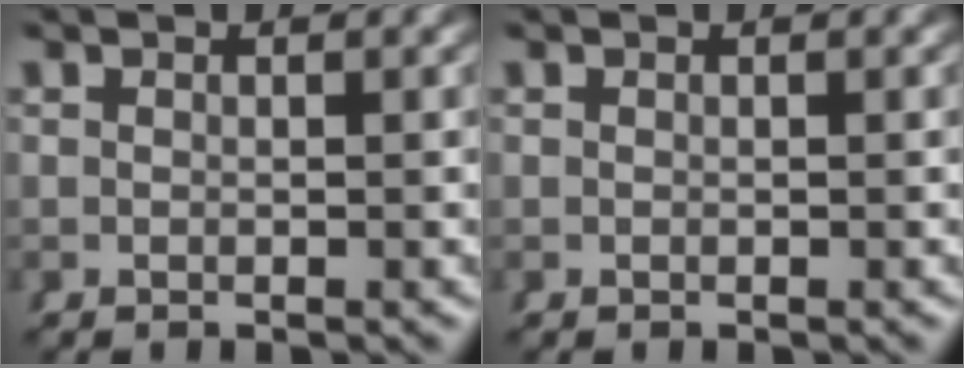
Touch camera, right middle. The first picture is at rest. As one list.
[{"total": 0.0}]